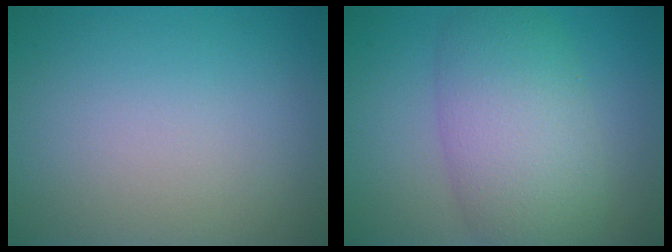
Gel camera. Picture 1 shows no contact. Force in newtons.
{"total": 7.6, "press": 7.6, "slide": 0.1}